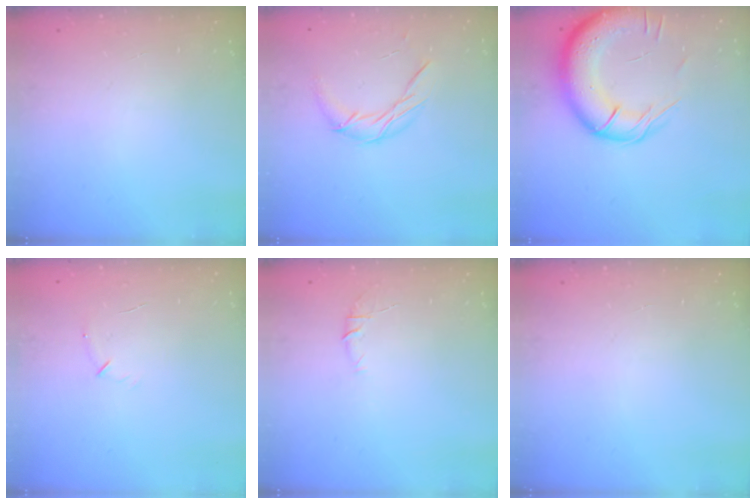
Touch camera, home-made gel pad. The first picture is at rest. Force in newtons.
{"total": 7.9, "press": 7.9, "slide": 0.2}
{"total": 18.1, "press": 17.7, "slide": 3.6}
{"total": 4.3, "press": 4.1, "slide": 1.1}
{"total": 4.8, "press": 4.7, "slide": 1.2}
{"total": 0.0}